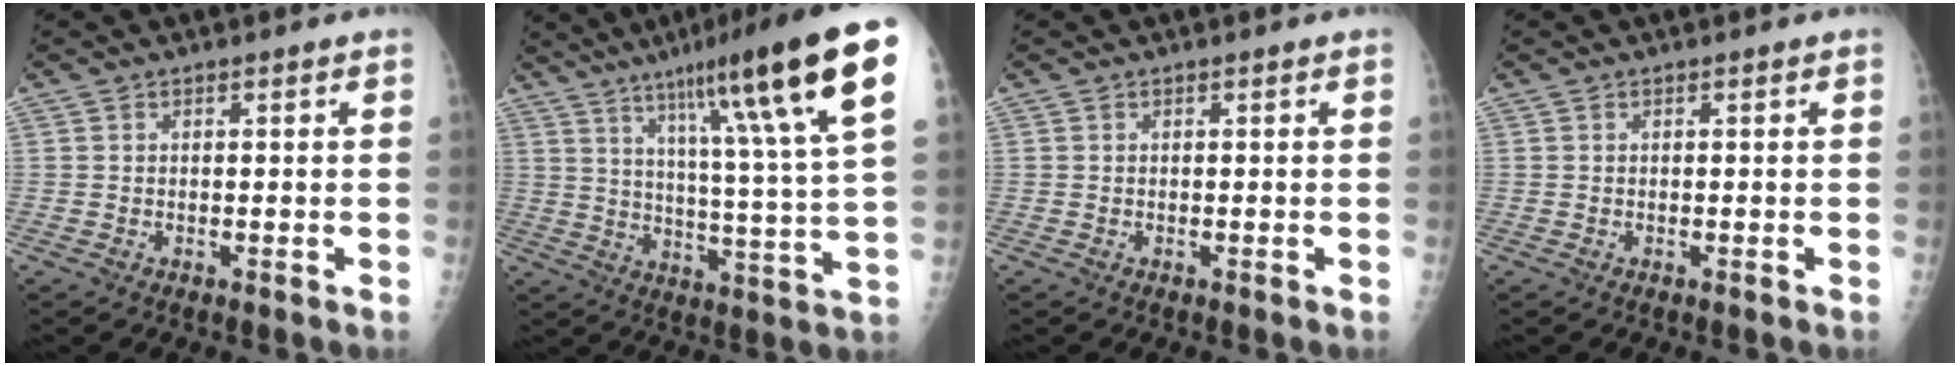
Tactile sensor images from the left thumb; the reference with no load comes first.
{"total": 23.2, "force": [11.8, 1.7, 19.9], "torque": [-0.287, -0.030, 0.173]}
{"total": 0.0}
{"total": 0.0}